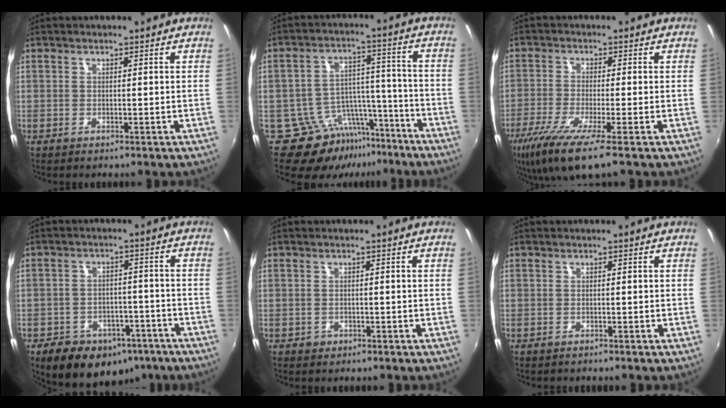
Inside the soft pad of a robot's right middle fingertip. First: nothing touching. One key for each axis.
{"total": 10.9, "fx": -8.5, "fy": 6.4, "fz": 2.3, "tx": -0.041, "ty": 0.040, "tz": -0.115}
{"total": 10.3, "fx": -6.6, "fy": 0.3, "fz": 7.9, "tx": -0.180, "ty": -0.046, "tz": -0.123}
{"total": 15.1, "fx": -9.8, "fy": 9.3, "fz": 6.7, "tx": -0.147, "ty": 0.015, "tz": -0.120}
{"total": 1.7, "fx": -0.9, "fy": 1.4, "fz": 0.4, "tx": -0.013, "ty": -0.003, "tz": -0.010}
{"total": 0.8, "fx": -0.8, "fy": 0.3, "fz": 0.1, "tx": -0.006, "ty": -0.002, "tz": -0.012}